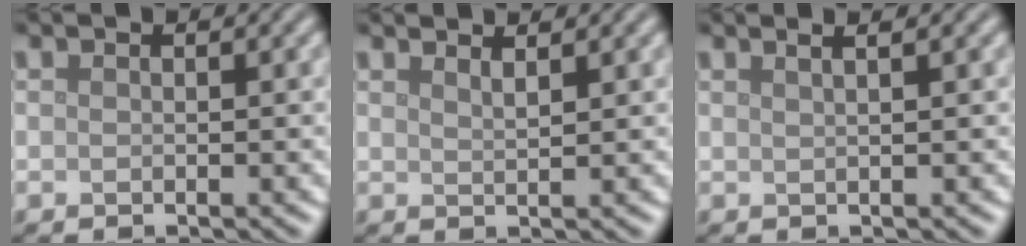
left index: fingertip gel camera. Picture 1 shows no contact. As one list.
[{"total": 1.6, "force": [1.4, 0.4, 0.7], "torque": [-0.002, 0.006, 0.015]}, {"total": 3.4, "force": [2.1, 1.6, 2.2], "torque": [0.000, 0.022, -0.008]}]